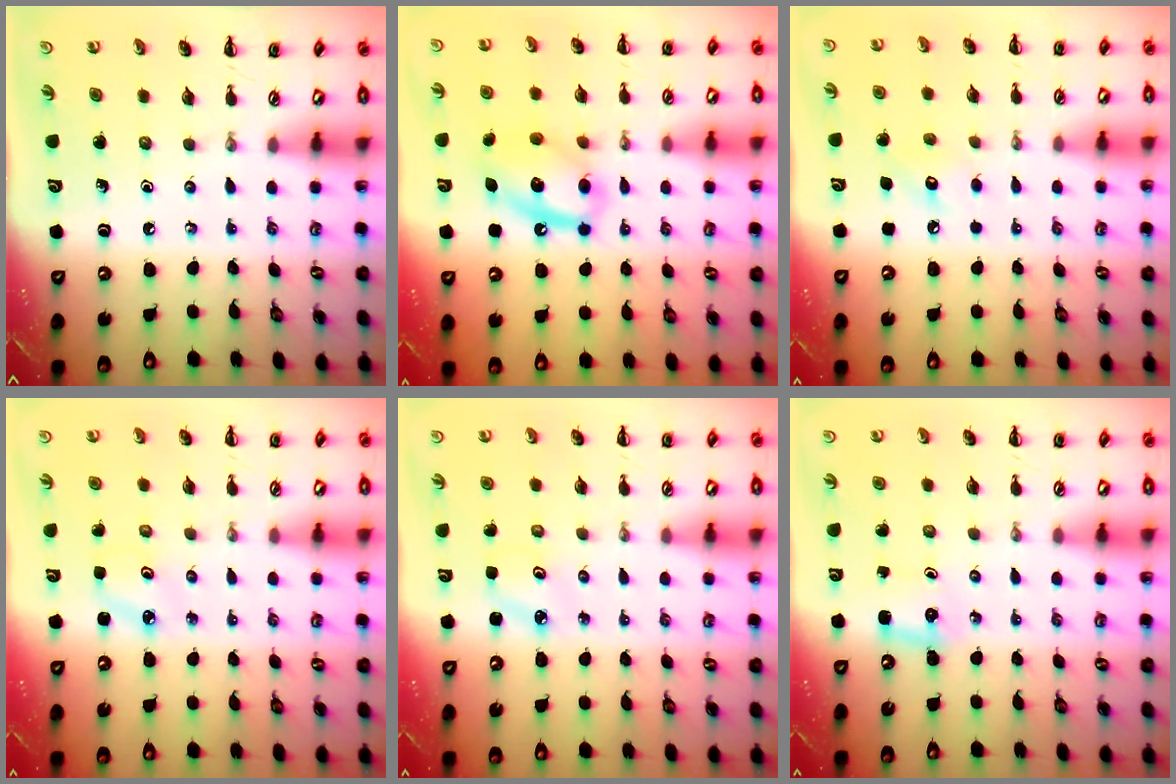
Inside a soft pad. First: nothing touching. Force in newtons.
{"total": 13.3, "press": 13.1, "slide": 2.4}
{"total": 5.7, "press": 5.6, "slide": 1.1}
{"total": 2.3, "press": 2.2, "slide": 0.6}
{"total": 2.3, "press": 2.2, "slide": 0.6}
{"total": 2.5, "press": 2.4, "slide": 0.8}